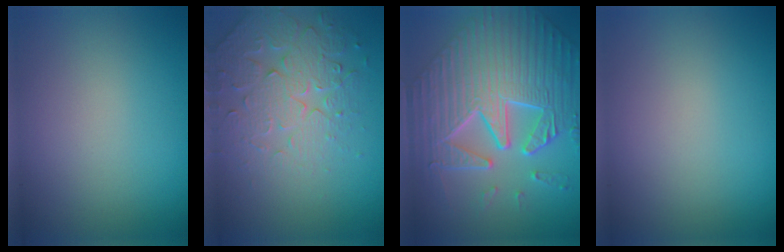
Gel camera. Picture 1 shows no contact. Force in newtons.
{"total": 4.1, "press": 3.9, "slide": 1.3}
{"total": 10.4, "press": 7.4, "slide": 7.3}
{"total": 0.0}